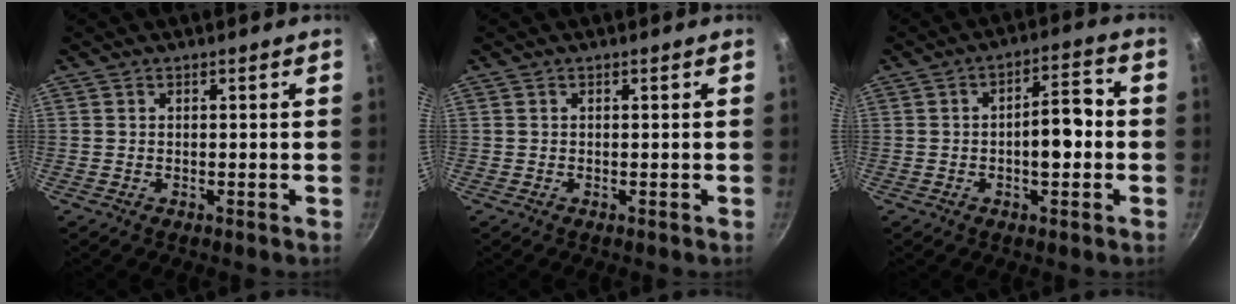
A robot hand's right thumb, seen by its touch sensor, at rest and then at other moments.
{"total": 0.0}
{"total": 7.6, "force": [-1.0, 3.3, 6.7], "torque": [-0.080, 0.030, -0.018]}